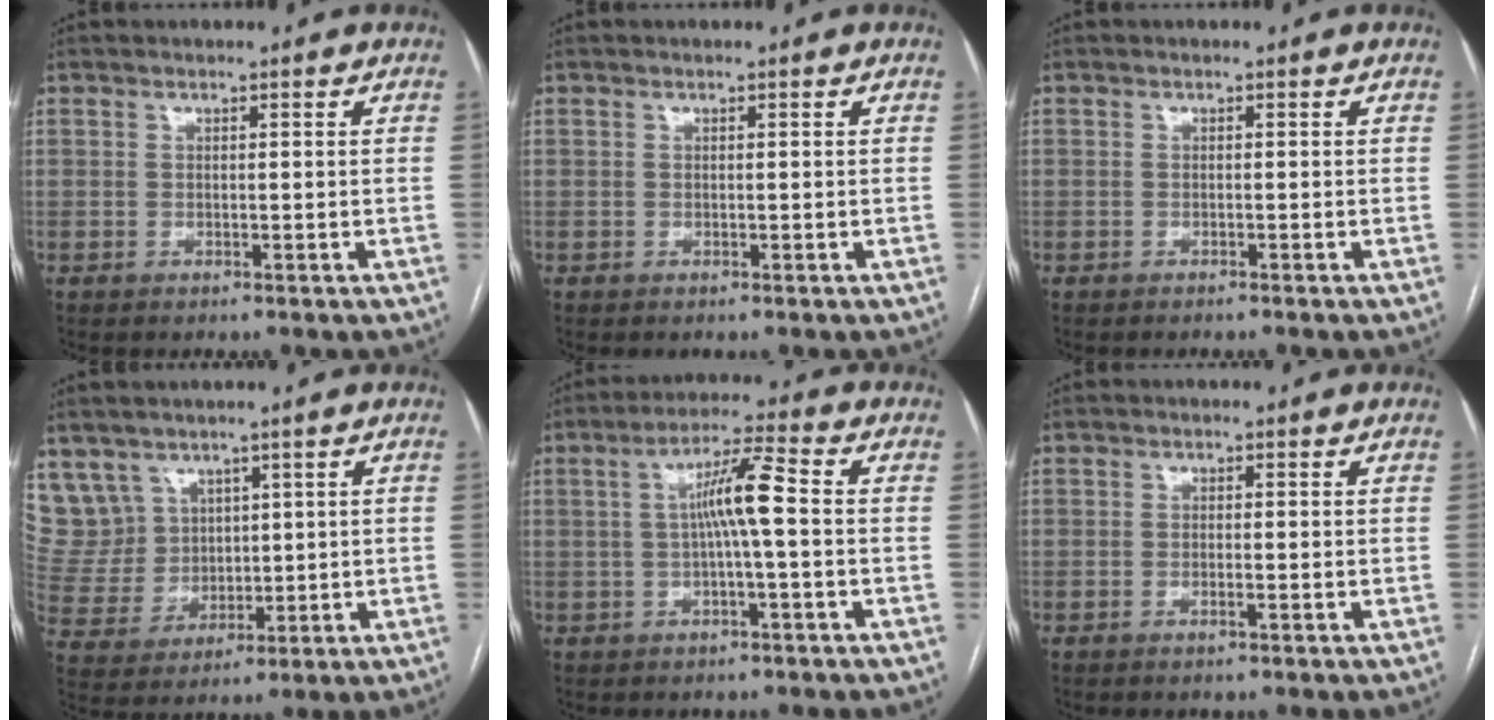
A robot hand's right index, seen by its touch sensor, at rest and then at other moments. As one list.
[{"total": 0.0}, {"total": 0.7, "force": [-0.6, -0.1, 0.2], "torque": [0.000, 0.001, -0.012]}, {"total": 9.5, "force": [6.0, 7.4, 0.6], "torque": [-0.027, 0.033, 0.139]}, {"total": 7.0, "force": [0.1, 0.1, 7.0], "torque": [-0.125, 0.018, -0.001]}, {"total": 0.9, "force": [-0.4, 0.0, 0.8], "torque": [-0.015, 0.000, -0.006]}]